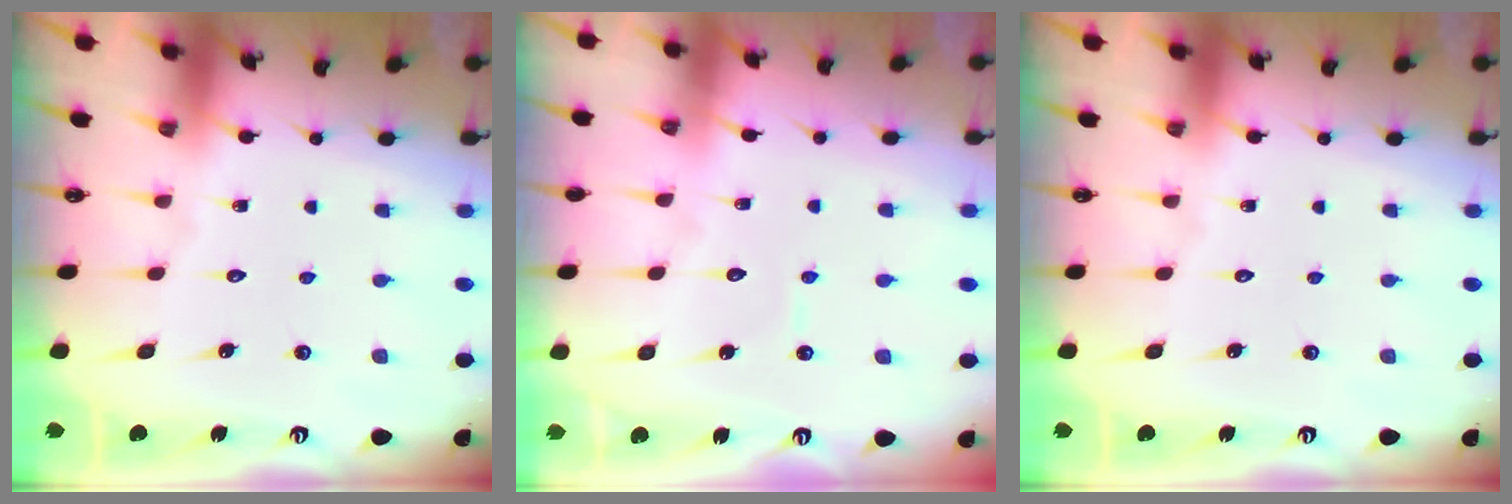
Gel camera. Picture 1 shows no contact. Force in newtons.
{"total": 5.0, "press": 5.0, "slide": 0.5}
{"total": 0.0}